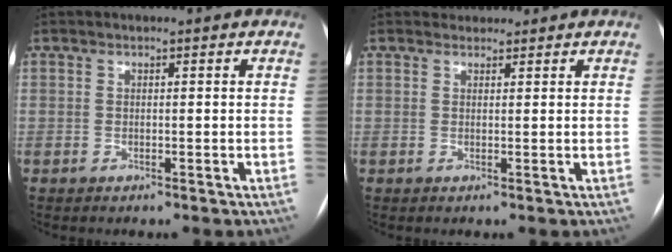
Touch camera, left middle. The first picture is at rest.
{"total": 1.3, "force": [1.1, 0.4, -0.3], "torque": [0.000, 0.007, 0.018]}